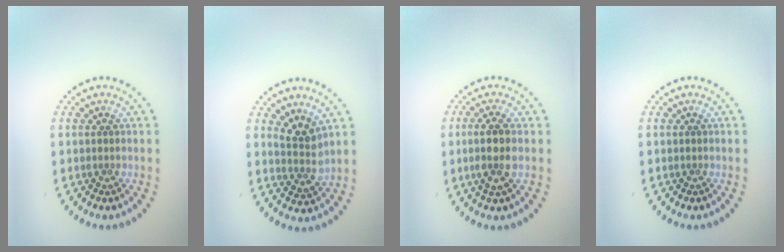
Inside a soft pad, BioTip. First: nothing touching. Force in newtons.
{"total": 2.7, "press": 1.9, "slide": 1.8}
{"total": 2.8, "press": 2.6, "slide": 1.1}
{"total": 0.0}